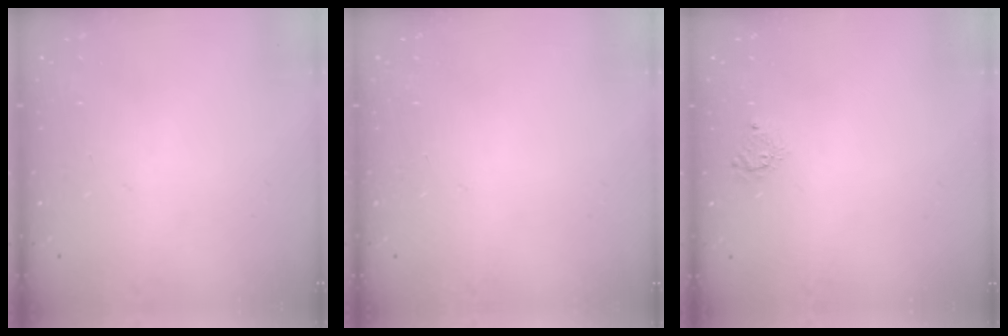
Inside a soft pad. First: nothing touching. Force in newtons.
{"total": 0.0}
{"total": 3.9, "press": 3.9, "slide": 0.4}